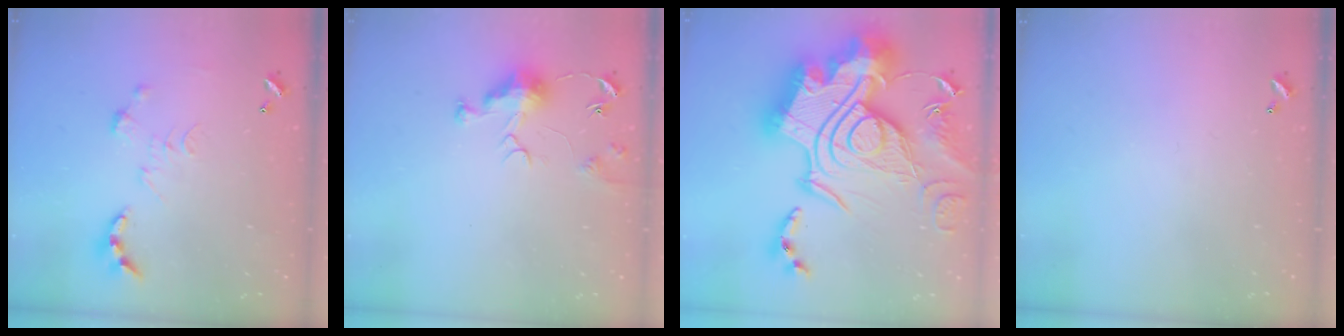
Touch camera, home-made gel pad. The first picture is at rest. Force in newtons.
{"total": 7.0, "press": 7.0, "slide": 0.7}
{"total": 0.7, "press": 0.7, "slide": 0.1}
{"total": 0.0}